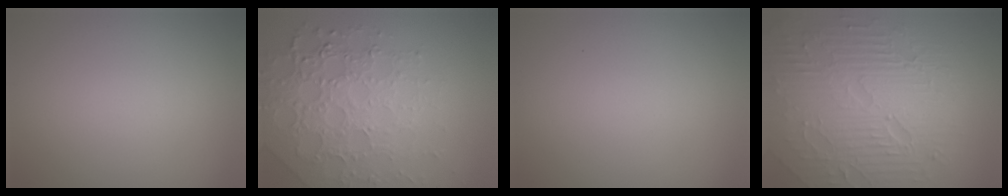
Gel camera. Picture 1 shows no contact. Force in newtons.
{"total": 7.2, "press": 5.2, "slide": 5.0}
{"total": 0.0}
{"total": 9.7, "press": 6.2, "slide": 7.4}